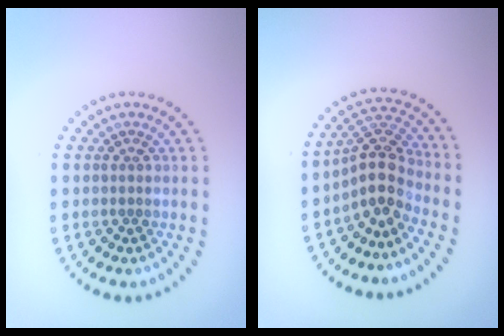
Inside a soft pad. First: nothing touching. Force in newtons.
{"total": 3.9, "press": 2.9, "slide": 2.6}